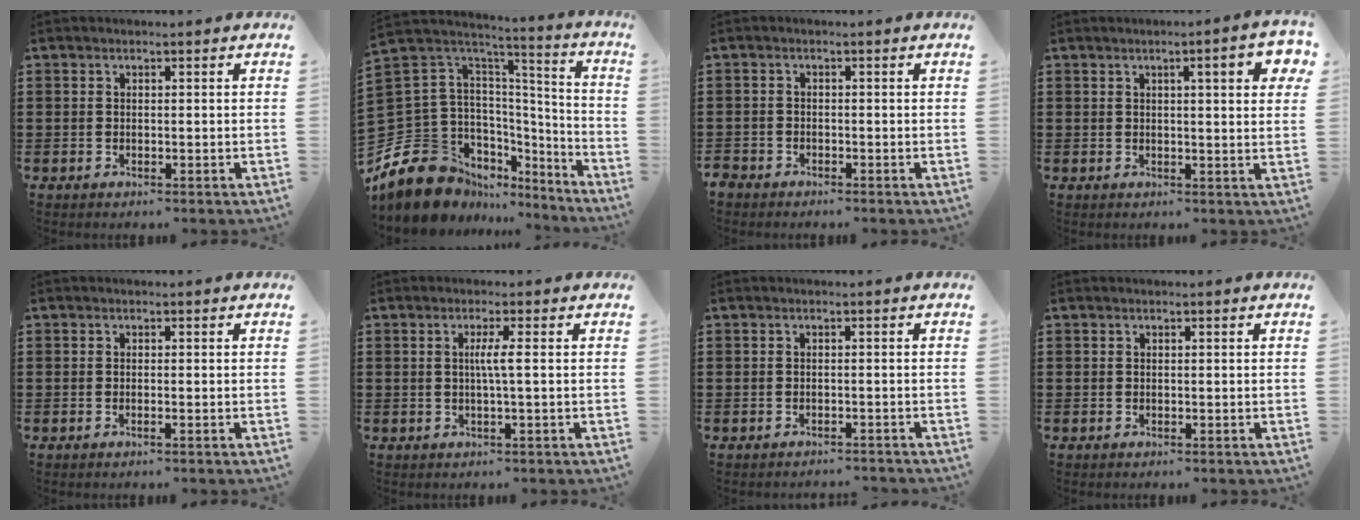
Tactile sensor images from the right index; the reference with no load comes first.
{"total": 14.4, "force": [-9.5, 9.2, 5.7], "torque": [-0.170, -0.005, -0.168]}
{"total": 1.4, "force": [-1.3, 0.5, -0.1], "torque": [-0.003, 0.000, -0.029]}
{"total": 5.4, "force": [2.0, 0.8, 4.9], "torque": [-0.080, -0.002, 0.027]}
{"total": 0.5, "force": [-0.2, -0.1, 0.5], "torque": [-0.008, -0.004, -0.003]}
{"total": 2.7, "force": [0.1, -0.2, 2.7], "torque": [-0.051, -0.004, -0.002]}
{"total": 1.1, "force": [-1.1, 0.1, -0.1], "torque": [-0.003, 0.000, -0.023]}
{"total": 0.0}